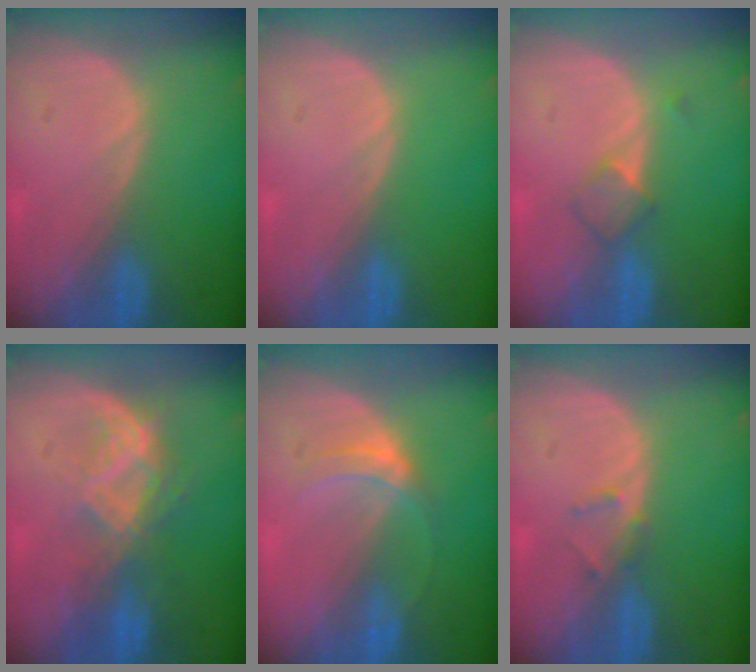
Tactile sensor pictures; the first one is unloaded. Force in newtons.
{"total": 0.0}
{"total": 3.0, "press": 2.7, "slide": 1.2}
{"total": 6.9, "press": 6.5, "slide": 2.2}
{"total": 3.7, "press": 3.3, "slide": 1.7}
{"total": 1.3, "press": 1.1, "slide": 0.8}